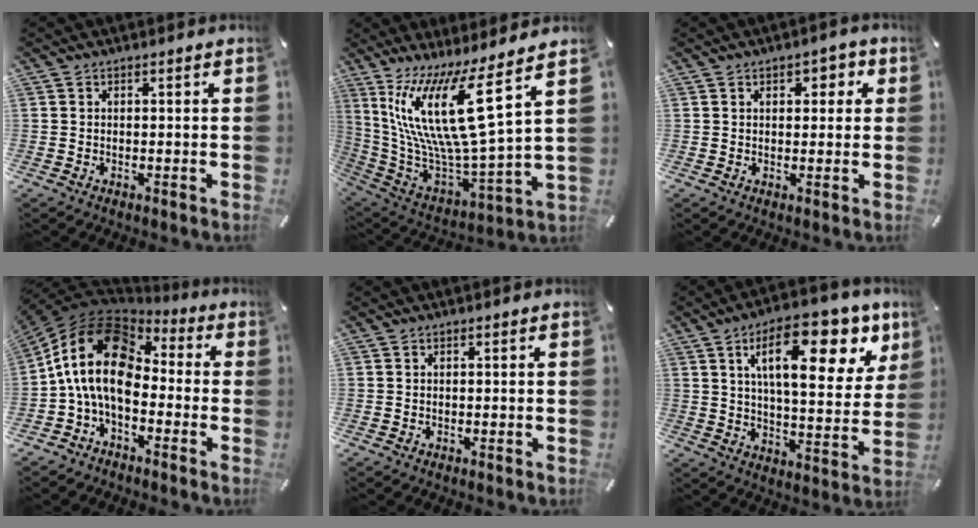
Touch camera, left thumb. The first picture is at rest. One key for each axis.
{"total": 21.7, "fx": 9.8, "fy": 5.5, "fz": 18.6, "tx": -0.376, "ty": -0.073, "tz": 0.159}
{"total": 3.1, "fx": 1.0, "fy": 2.1, "fz": 2.1, "tx": -0.021, "ty": 0.000, "tz": 0.009}
{"total": 17.4, "fx": -1.4, "fy": 11.4, "fz": 13.1, "tx": -0.284, "ty": 0.015, "tz": -0.035}
{"total": 0.0}
{"total": 21.0, "fx": 10.2, "fy": 8.9, "fz": 16.1, "tx": -0.241, "ty": -0.042, "tz": 0.158}